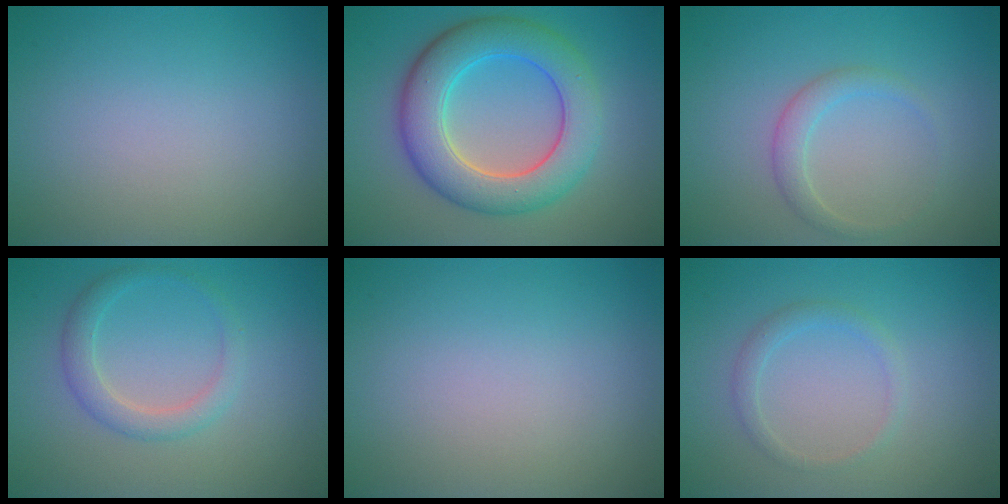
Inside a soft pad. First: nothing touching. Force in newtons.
{"total": 7.9, "press": 7.8, "slide": 0.6}
{"total": 1.9, "press": 1.9, "slide": 0.0}
{"total": 2.4, "press": 2.4, "slide": 0.1}
{"total": 0.0}
{"total": 1.4, "press": 1.4, "slide": 0.2}